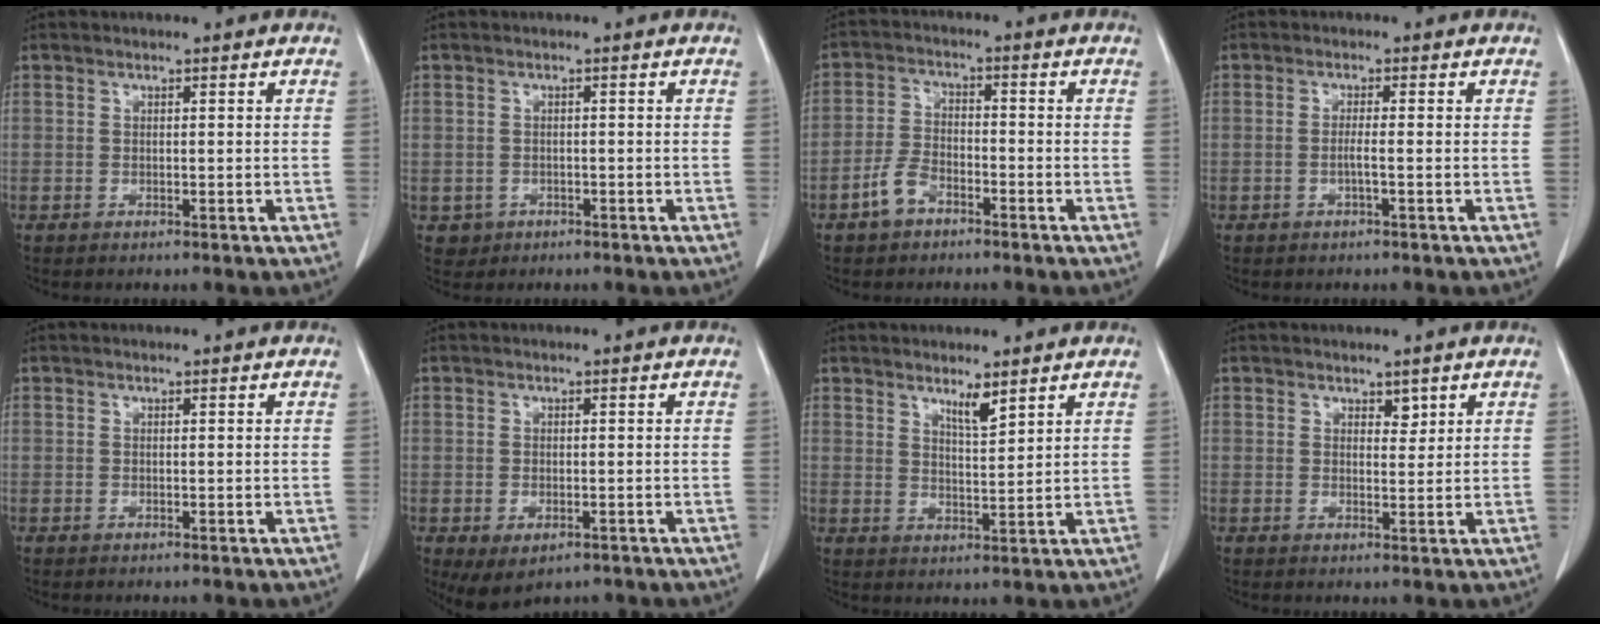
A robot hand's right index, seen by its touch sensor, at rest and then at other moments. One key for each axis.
{"total": 2.2, "fx": -0.9, "fy": 2.0, "fz": 0.1, "tx": 0.003, "ty": 0.007, "tz": -0.011}
{"total": 4.9, "fx": -3.1, "fy": 2.7, "fz": 2.7, "tx": -0.063, "ty": 0.009, "tz": -0.060}
{"total": 1.6, "fx": -0.5, "fy": -0.2, "fz": 1.5, "tx": -0.027, "ty": 0.000, "tz": -0.011}
{"total": 0.0}
{"total": 4.9, "fx": -2.7, "fy": 2.7, "fz": 3.0, "tx": -0.050, "ty": -0.009, "tz": -0.033}
{"total": 3.4, "fx": 2.6, "fy": 0.4, "fz": 2.2, "tx": -0.039, "ty": -0.009, "tz": 0.048}
{"total": 1.6, "fx": 1.1, "fy": 0.9, "fz": 0.8, "tx": -0.007, "ty": -0.005, "tz": 0.018}